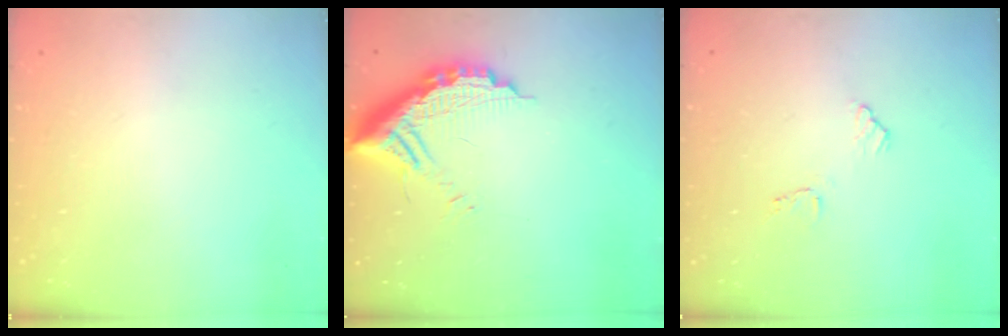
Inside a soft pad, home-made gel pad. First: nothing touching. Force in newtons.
{"total": 13.8, "press": 13.8, "slide": 1.3}
{"total": 6.8, "press": 6.8, "slide": 0.5}